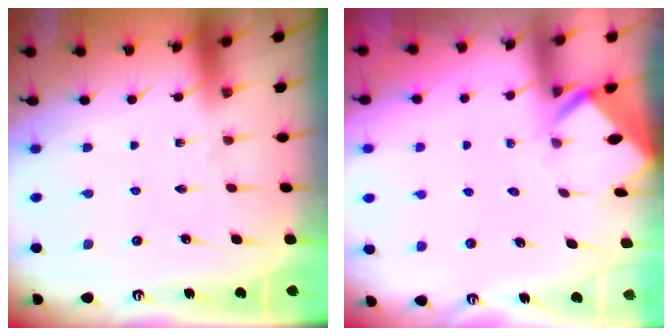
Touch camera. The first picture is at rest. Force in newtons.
{"total": 2.3, "press": 2.3, "slide": 0.2}